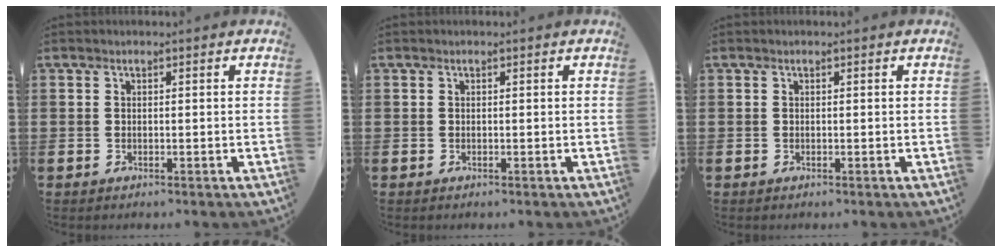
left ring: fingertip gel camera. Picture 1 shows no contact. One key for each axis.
{"total": 0.0}
{"total": 0.0}